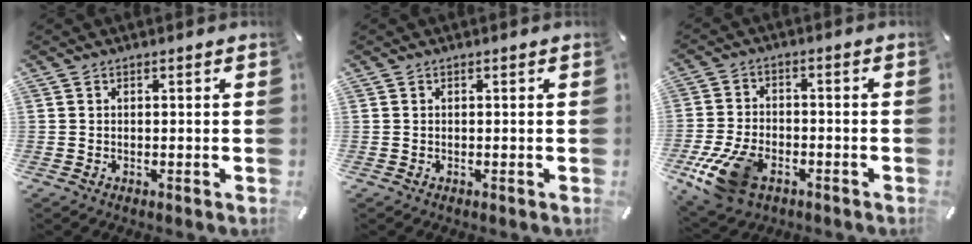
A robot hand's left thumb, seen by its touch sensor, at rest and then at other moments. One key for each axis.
{"total": 0.0}
{"total": 12.7, "fx": -6.3, "fy": 7.4, "fz": 8.1, "tx": -0.167, "ty": 0.023, "tz": -0.109}